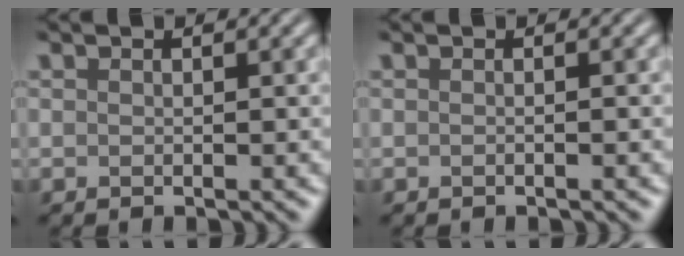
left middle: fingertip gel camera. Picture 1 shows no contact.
{"total": 0.9, "force": [0.1, 0.5, 0.7], "torque": [-0.002, -0.011, -0.011]}